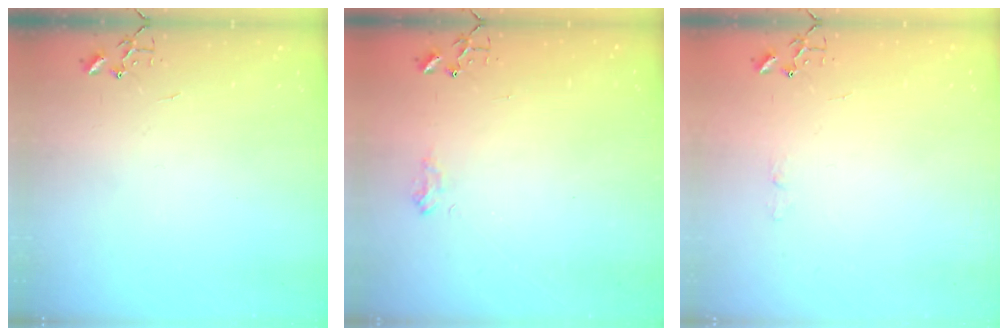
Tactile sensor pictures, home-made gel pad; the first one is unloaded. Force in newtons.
{"total": 6.9, "press": 6.9, "slide": 0.7}
{"total": 3.6, "press": 3.6, "slide": 0.4}